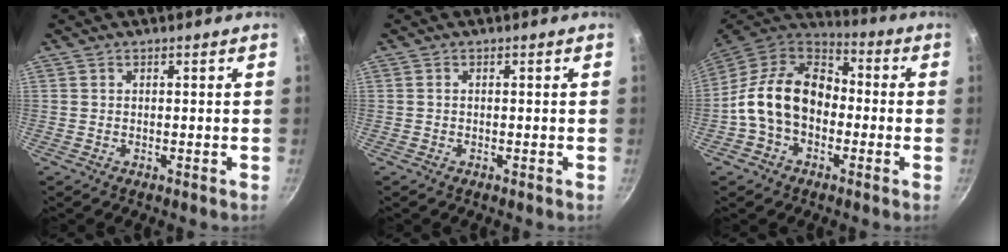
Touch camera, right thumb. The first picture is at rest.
{"total": 0.0}
{"total": 16.3, "force": [-1.7, 11.8, 11.1], "torque": [-0.160, 0.043, -0.048]}